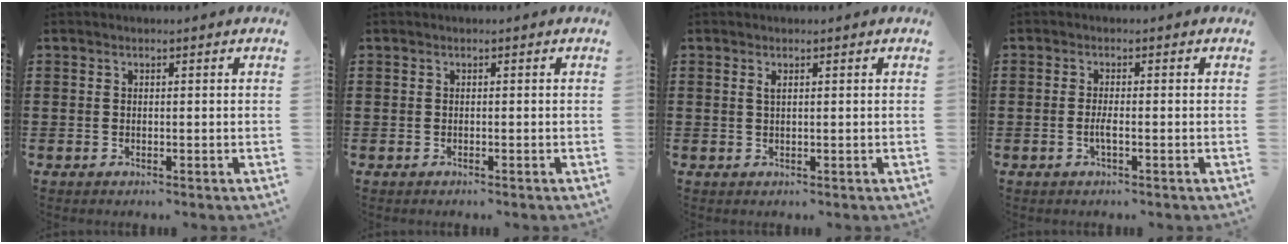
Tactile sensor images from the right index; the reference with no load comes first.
{"total": 0.0}
{"total": 0.8, "force": [0.4, 0.2, 0.7], "torque": [-0.015, 0.002, 0.006]}
{"total": 2.1, "force": [-0.7, 0.3, 1.9], "torque": [-0.042, -0.003, -0.015]}